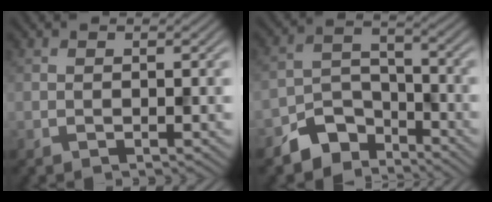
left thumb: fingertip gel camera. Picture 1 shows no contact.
{"total": 7.1, "force": [-5.3, 4.1, 2.5], "torque": [-0.044, -0.006, -0.108]}